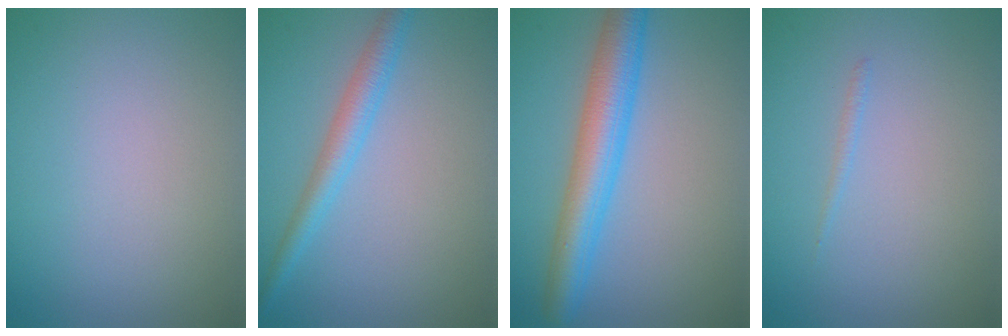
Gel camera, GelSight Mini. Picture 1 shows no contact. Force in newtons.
{"total": 2.7, "press": 2.7, "slide": 0.2}
{"total": 5.7, "press": 5.7, "slide": 0.2}
{"total": 0.5, "press": 0.5, "slide": 0.1}